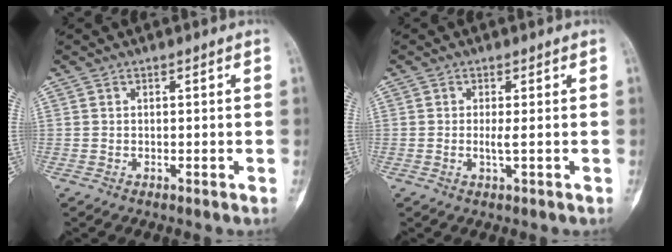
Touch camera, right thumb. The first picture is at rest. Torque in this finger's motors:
{"motor_torque": [-0.25, 0.06, 0.21, 0.32, 0.08]}